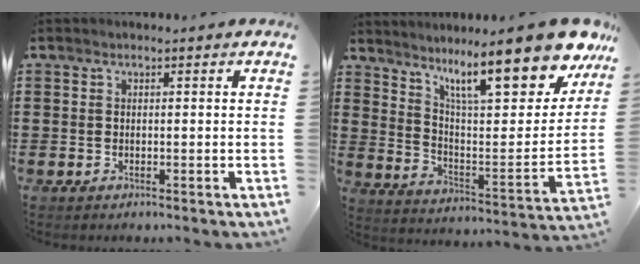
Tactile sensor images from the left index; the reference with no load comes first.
{"total": 15.3, "force": [11.2, 2.5, 10.1], "torque": [-0.178, -0.066, 0.183]}